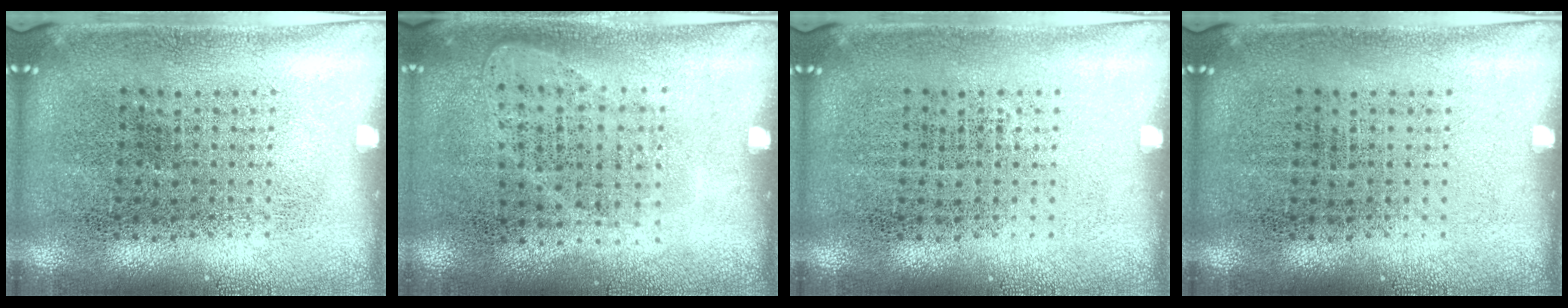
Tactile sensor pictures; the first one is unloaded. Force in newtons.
{"total": 1.0, "press": 0.9, "slide": 0.5}
{"total": 0.0}
{"total": 0.0}